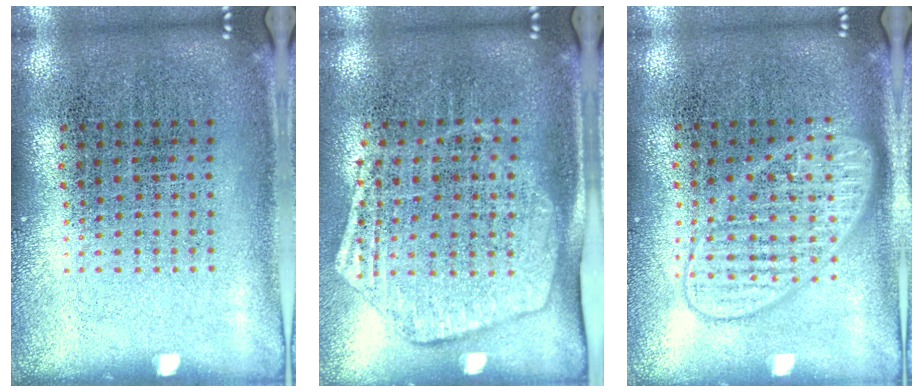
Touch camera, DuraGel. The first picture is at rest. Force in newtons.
{"total": 1.8, "press": 1.5, "slide": 0.8}
{"total": 2.1, "press": 2.1, "slide": 0.3}